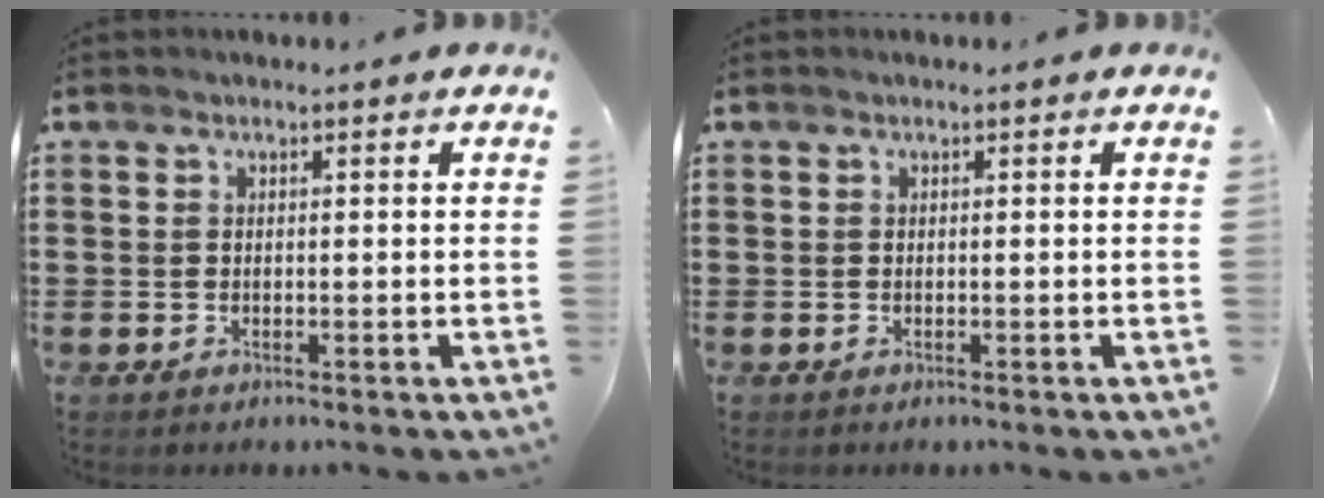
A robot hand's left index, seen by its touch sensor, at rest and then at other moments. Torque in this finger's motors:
{"motor_torque": [0.00, 0.00, 0.00, 0.00]}